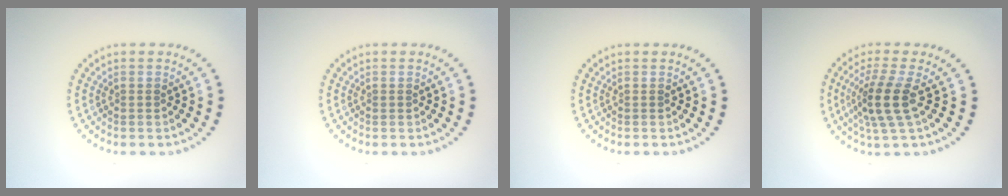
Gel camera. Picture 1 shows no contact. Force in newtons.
{"total": 0.0}
{"total": 0.0}
{"total": 3.8, "press": 2.8, "slide": 2.5}